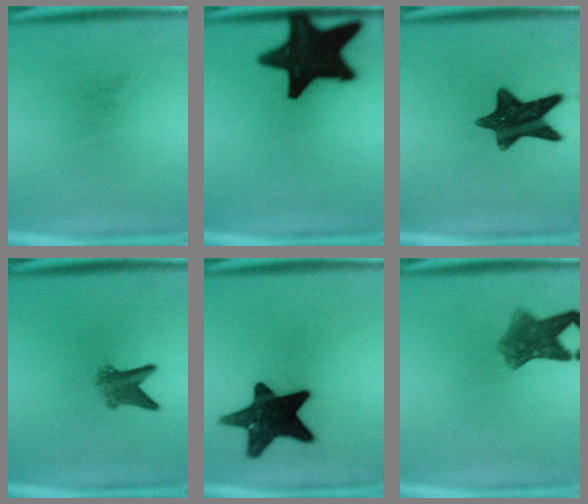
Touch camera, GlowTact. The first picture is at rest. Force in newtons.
{"total": 19.7}
{"total": 12.8}
{"total": 4.3}
{"total": 16.9}
{"total": 6.4}